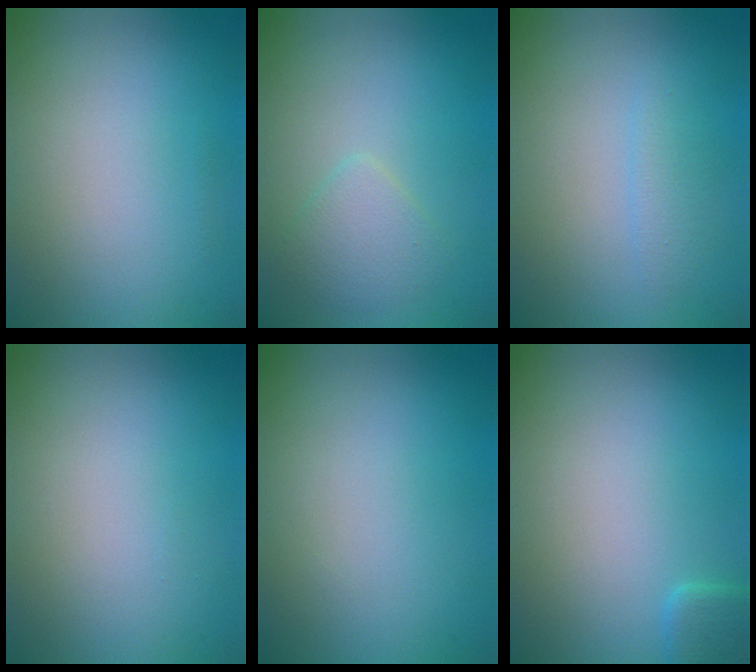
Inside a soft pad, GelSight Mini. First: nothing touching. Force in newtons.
{"total": 2.0, "press": 2.0, "slide": 0.1}
{"total": 1.2, "press": 1.2, "slide": 0.1}
{"total": 0.0}
{"total": 0.0}
{"total": 1.6, "press": 1.6, "slide": 0.1}